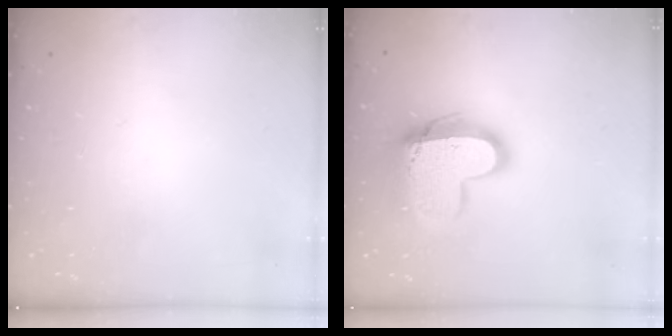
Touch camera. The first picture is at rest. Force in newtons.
{"total": 16.9, "press": 16.8, "slide": 1.4}